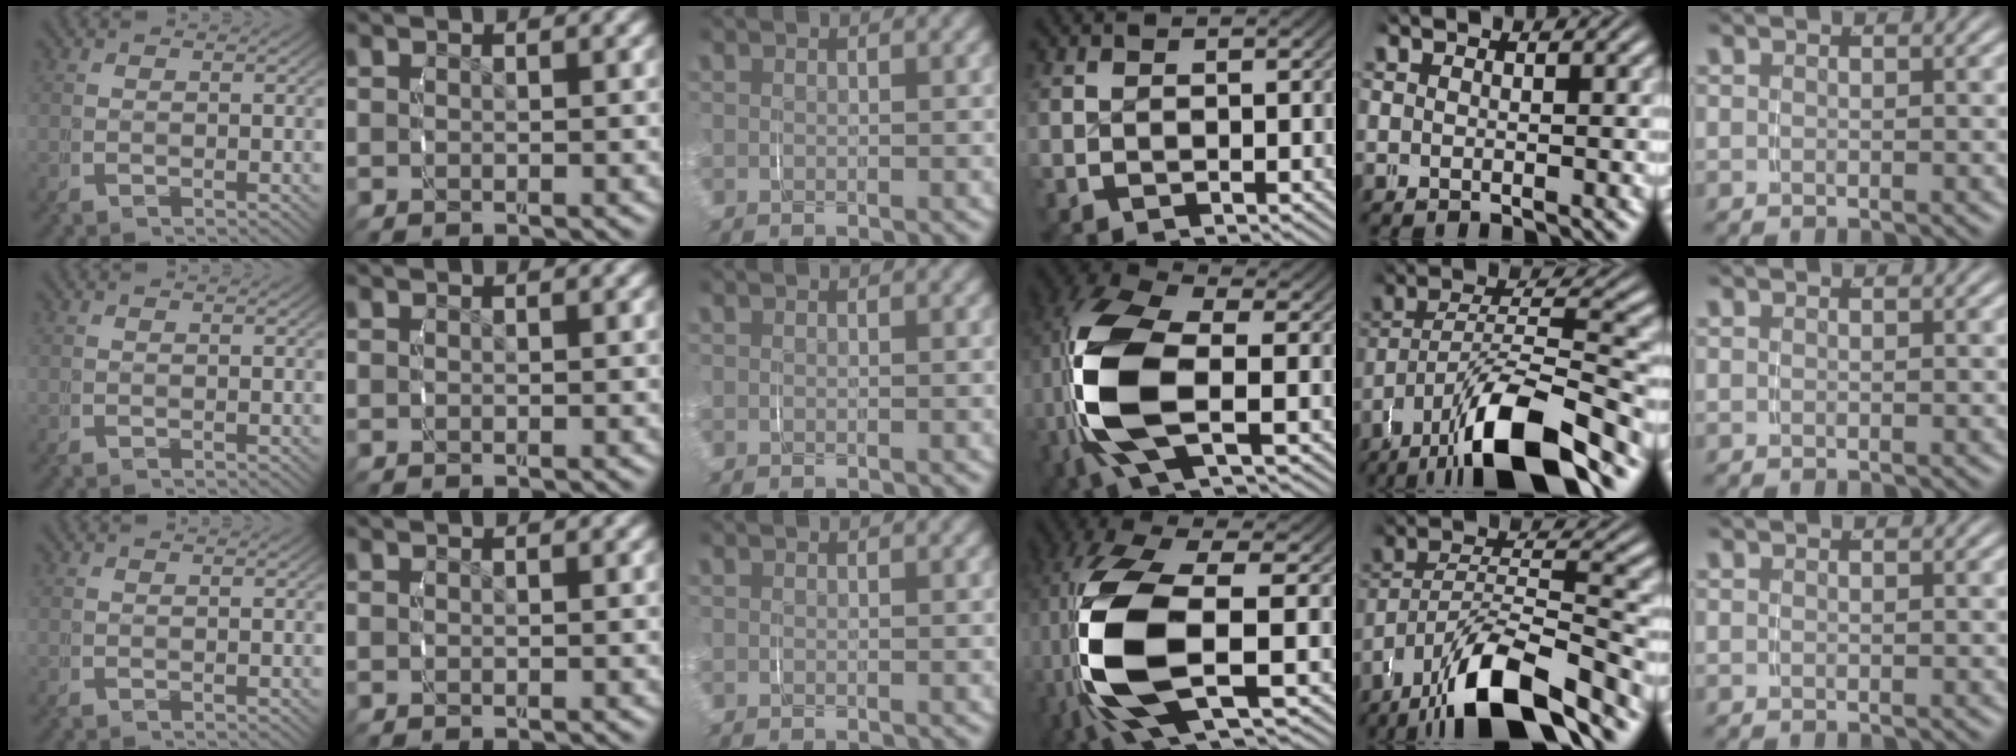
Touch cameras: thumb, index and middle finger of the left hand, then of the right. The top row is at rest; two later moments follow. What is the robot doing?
{"motion": "grasp_and_lifting", "object": "fork"}